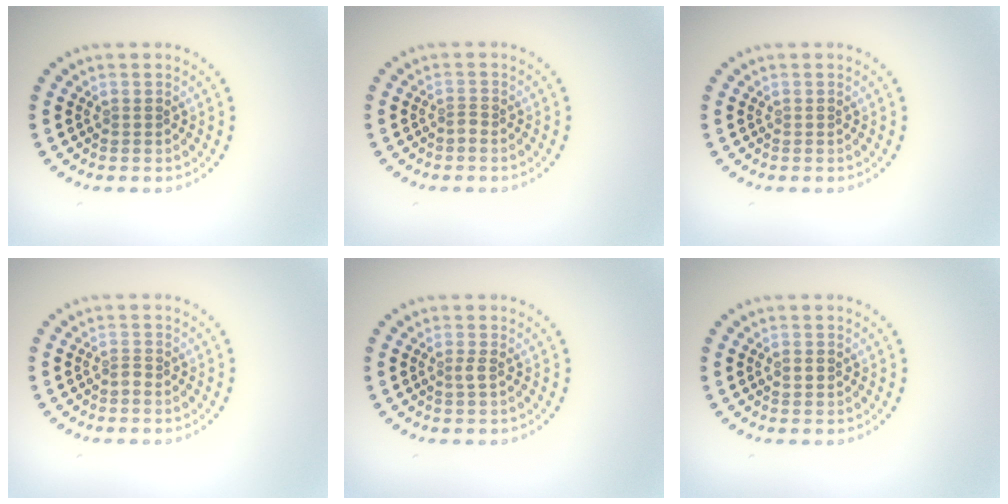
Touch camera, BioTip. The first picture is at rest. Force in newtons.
{"total": 0.9, "press": 0.5, "slide": 0.7}
{"total": 0.0}
{"total": 0.9, "press": 0.5, "slide": 0.7}
{"total": 0.8, "press": 0.5, "slide": 0.6}
{"total": 1.1, "press": 1.1, "slide": 0.1}